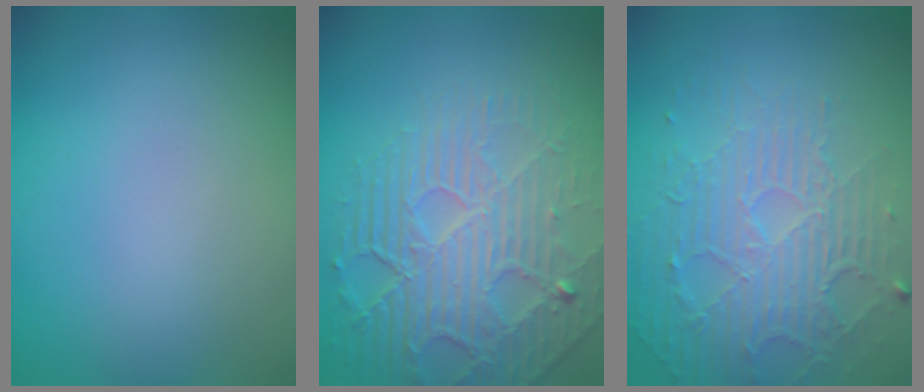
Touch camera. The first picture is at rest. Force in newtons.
{"total": 5.1, "press": 4.6, "slide": 2.2}
{"total": 5.6, "press": 3.5, "slide": 4.4}